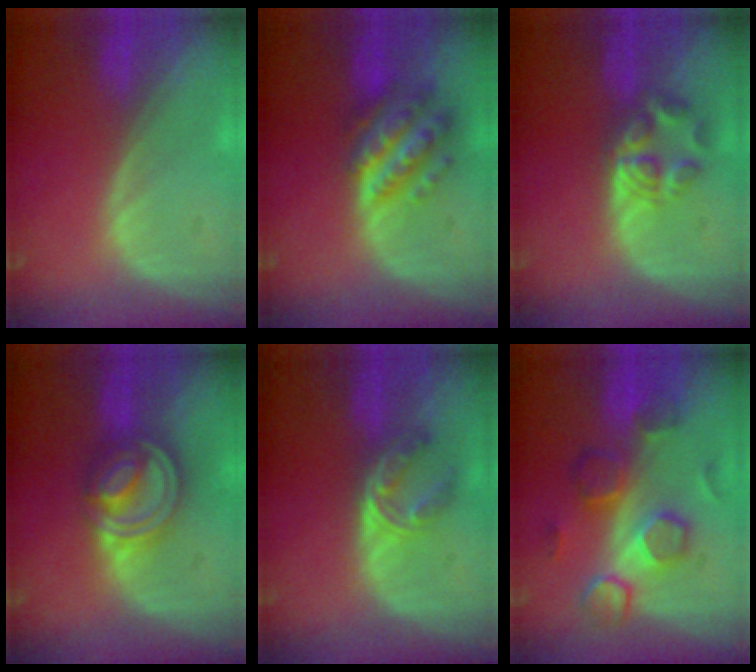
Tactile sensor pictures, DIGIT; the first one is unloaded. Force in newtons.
{"total": 7.5, "press": 7.5, "slide": 0.5}
{"total": 5.8, "press": 4.9, "slide": 3.0}
{"total": 8.0, "press": 6.8, "slide": 4.2}
{"total": 5.7, "press": 4.5, "slide": 3.4}
{"total": 8.3, "press": 8.2, "slide": 1.4}